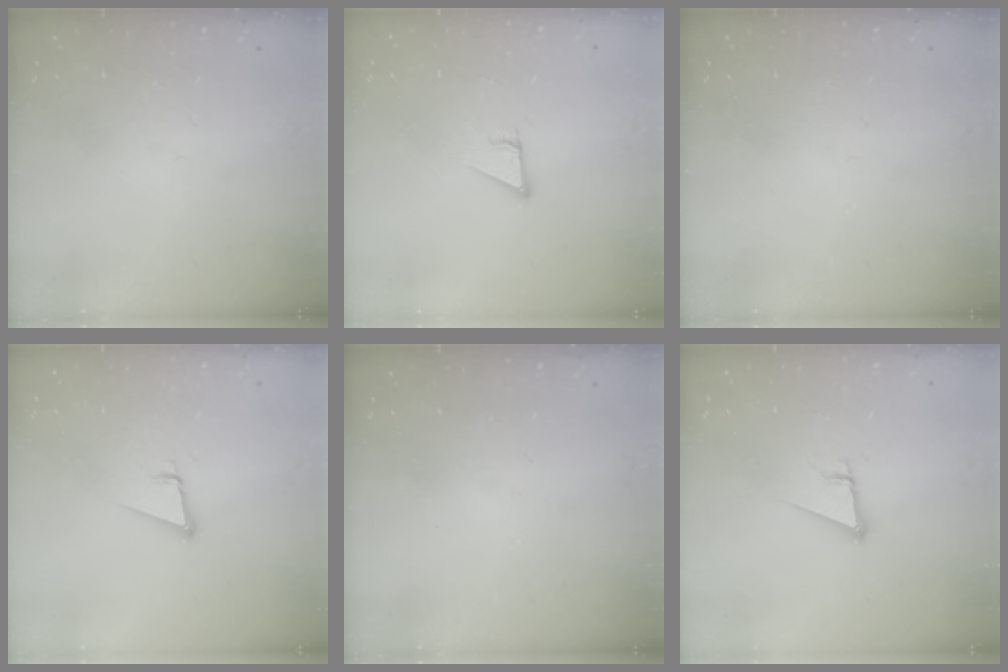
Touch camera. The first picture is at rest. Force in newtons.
{"total": 2.9, "press": 2.9, "slide": 0.1}
{"total": 0.0}
{"total": 4.8, "press": 3.6, "slide": 3.1}
{"total": 0.0}
{"total": 3.7, "press": 3.7, "slide": 0.2}